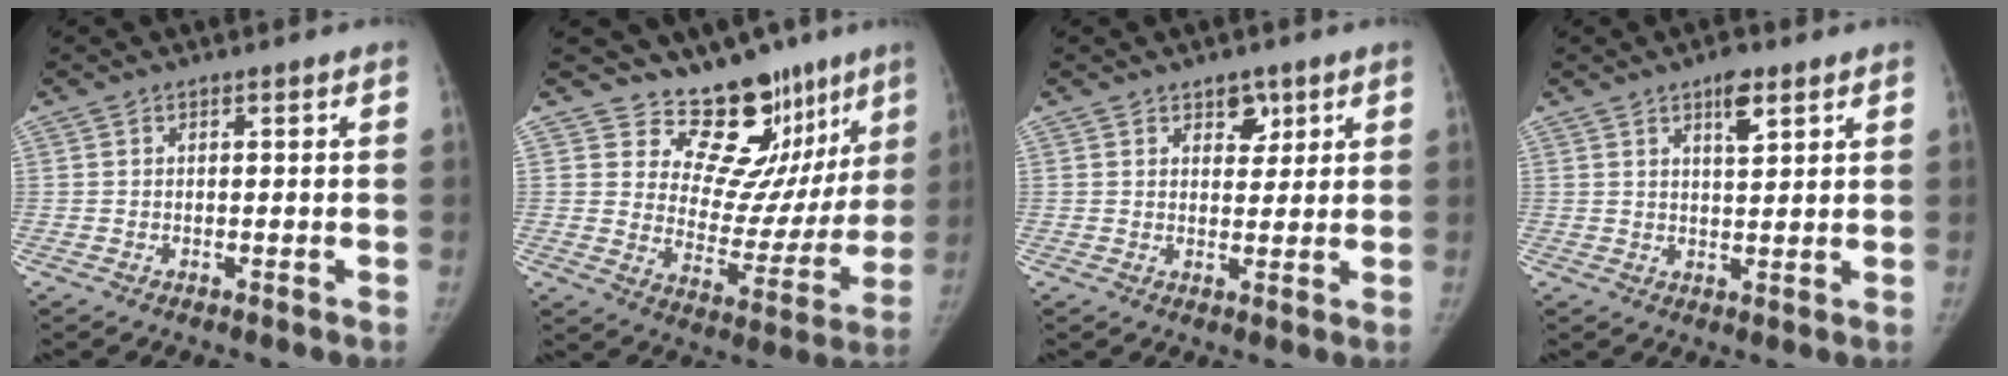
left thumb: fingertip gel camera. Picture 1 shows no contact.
{"total": 16.0, "force": [12.9, 7.5, 5.7], "torque": [-0.014, -0.106, 0.184]}
{"total": 3.8, "force": [2.2, 2.5, 1.9], "torque": [0.000, -0.013, 0.034]}
{"total": 4.8, "force": [2.9, 1.7, 3.4], "torque": [-0.045, -0.015, 0.046]}